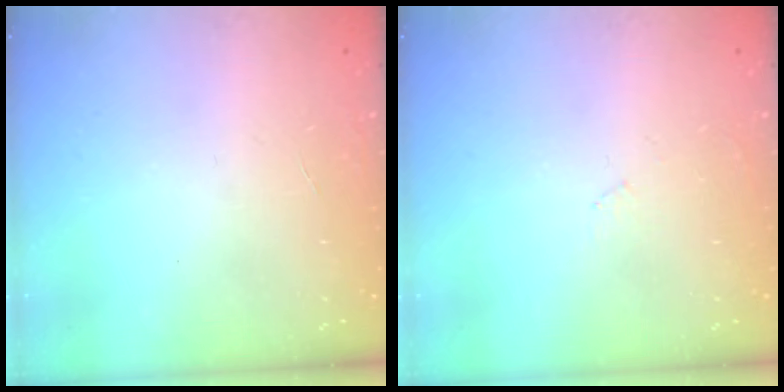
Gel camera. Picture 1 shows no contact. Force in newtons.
{"total": 2.7, "press": 2.6, "slide": 0.4}